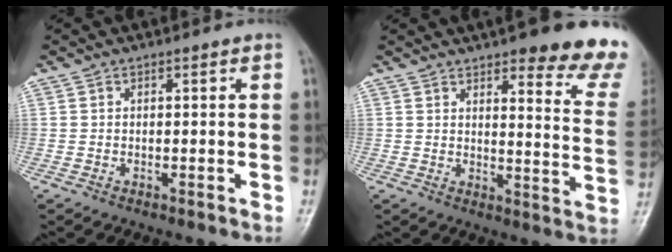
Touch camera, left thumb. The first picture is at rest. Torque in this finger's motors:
{"motor_torque": [0.86, 0.11, 1.37, -1.40, 0.07]}